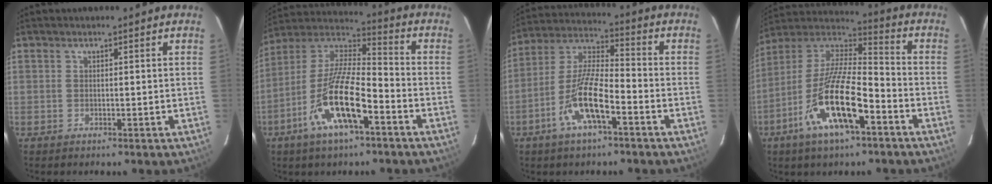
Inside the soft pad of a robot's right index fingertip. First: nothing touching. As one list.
[{"total": 16.4, "force": [-7.7, 4.8, 13.7], "torque": [-0.274, -0.016, -0.151]}, {"total": 12.0, "force": [-5.7, 3.1, 10.1], "torque": [-0.208, -0.002, -0.111]}, {"total": 18.6, "force": [-8.8, 5.6, 15.4], "torque": [-0.298, -0.024, -0.169]}]